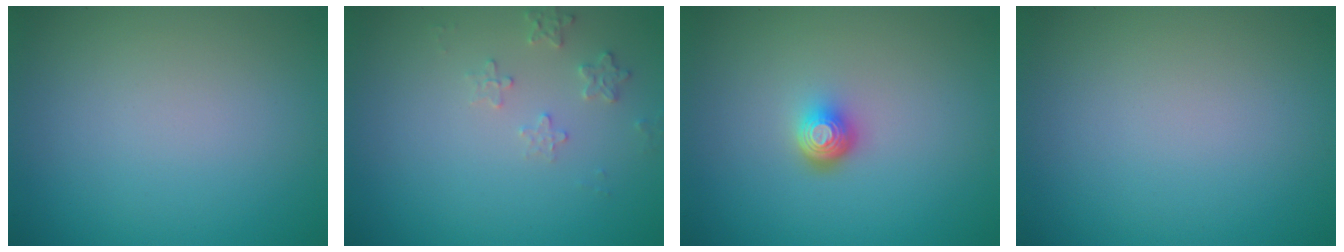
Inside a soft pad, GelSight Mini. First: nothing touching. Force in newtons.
{"total": 1.6, "press": 1.6, "slide": 0.4}
{"total": 2.3, "press": 1.5, "slide": 1.7}
{"total": 0.0}